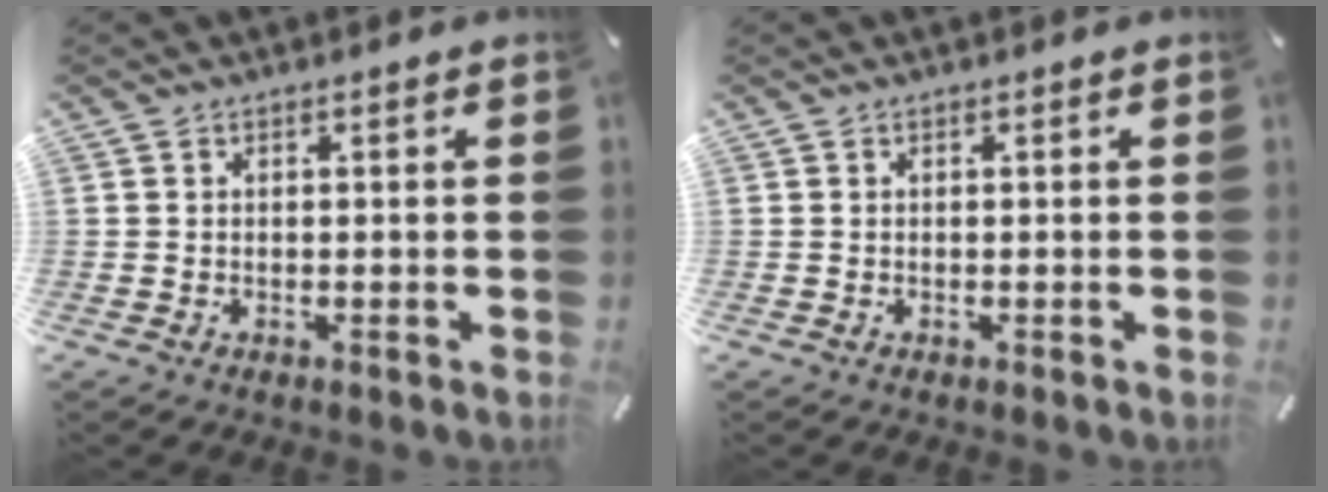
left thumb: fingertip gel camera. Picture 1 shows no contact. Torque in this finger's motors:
{"motor_torque": [0.00, 0.00, -0.01, 0.00, 0.01]}